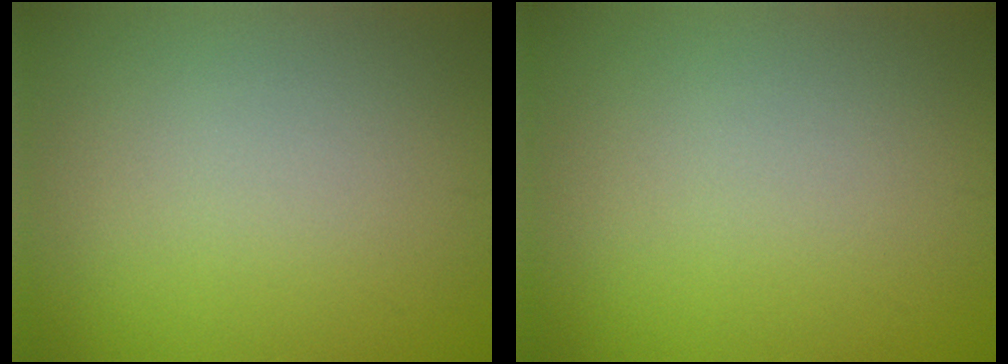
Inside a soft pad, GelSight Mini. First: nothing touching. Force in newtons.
{"total": 0.0}